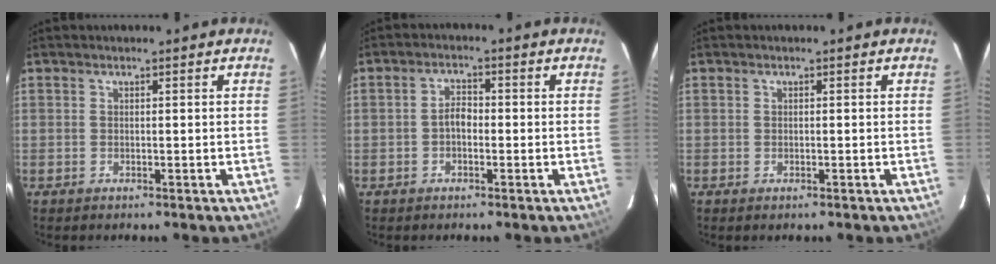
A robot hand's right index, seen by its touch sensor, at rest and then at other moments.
{"total": 2.4, "force": [-0.9, 1.5, 1.7], "torque": [-0.034, 0.010, -0.017]}
{"total": 0.6, "force": [-0.5, 0.3, 0.3], "torque": [-0.005, -0.003, -0.009]}